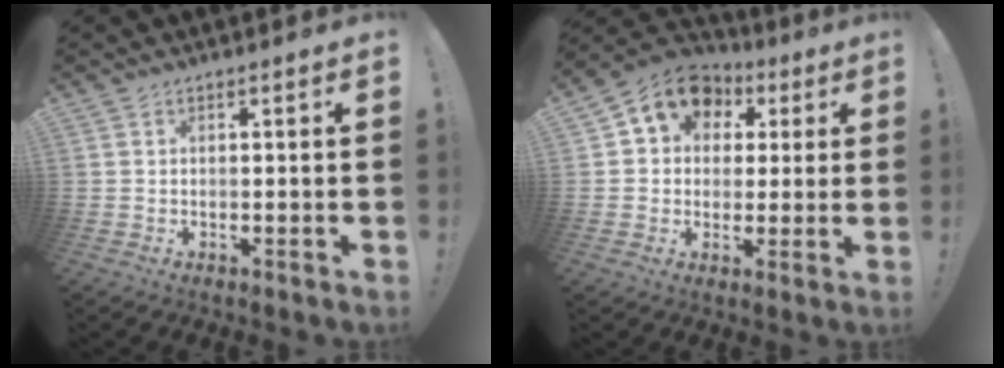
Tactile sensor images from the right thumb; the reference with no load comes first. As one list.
[{"total": 11.1, "force": [4.3, 9.0, 4.9], "torque": [-0.068, -0.017, 0.082]}]